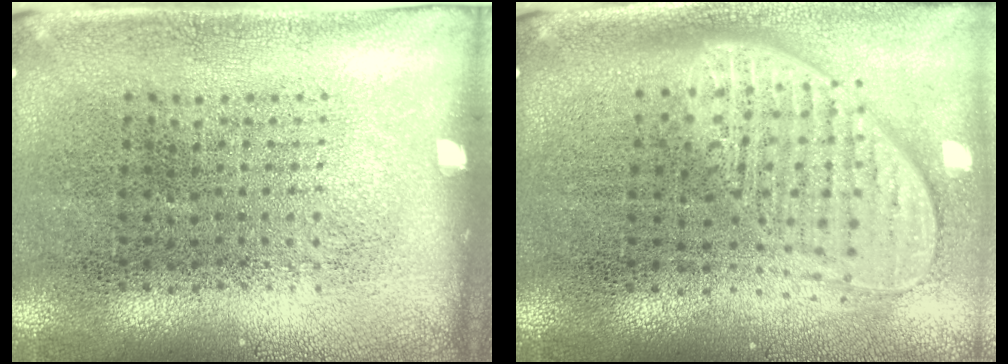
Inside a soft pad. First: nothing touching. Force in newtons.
{"total": 2.0, "press": 1.5, "slide": 1.2}